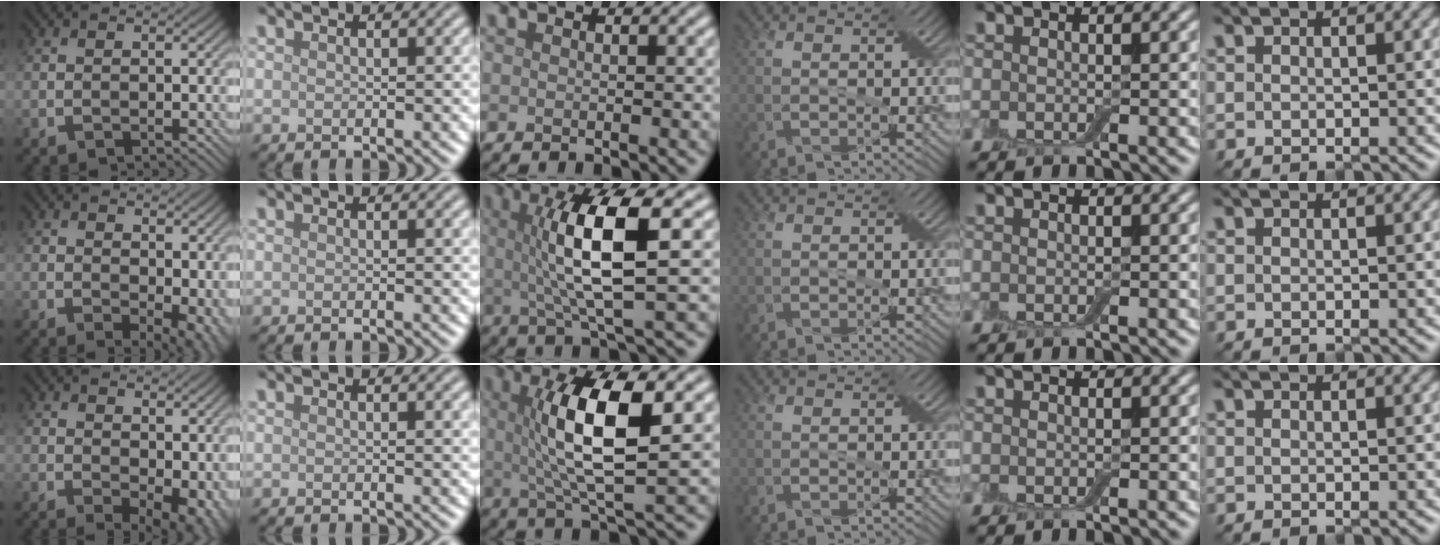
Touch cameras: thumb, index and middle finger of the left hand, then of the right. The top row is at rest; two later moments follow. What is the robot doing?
{"motion": "pour", "object": "bottle"}